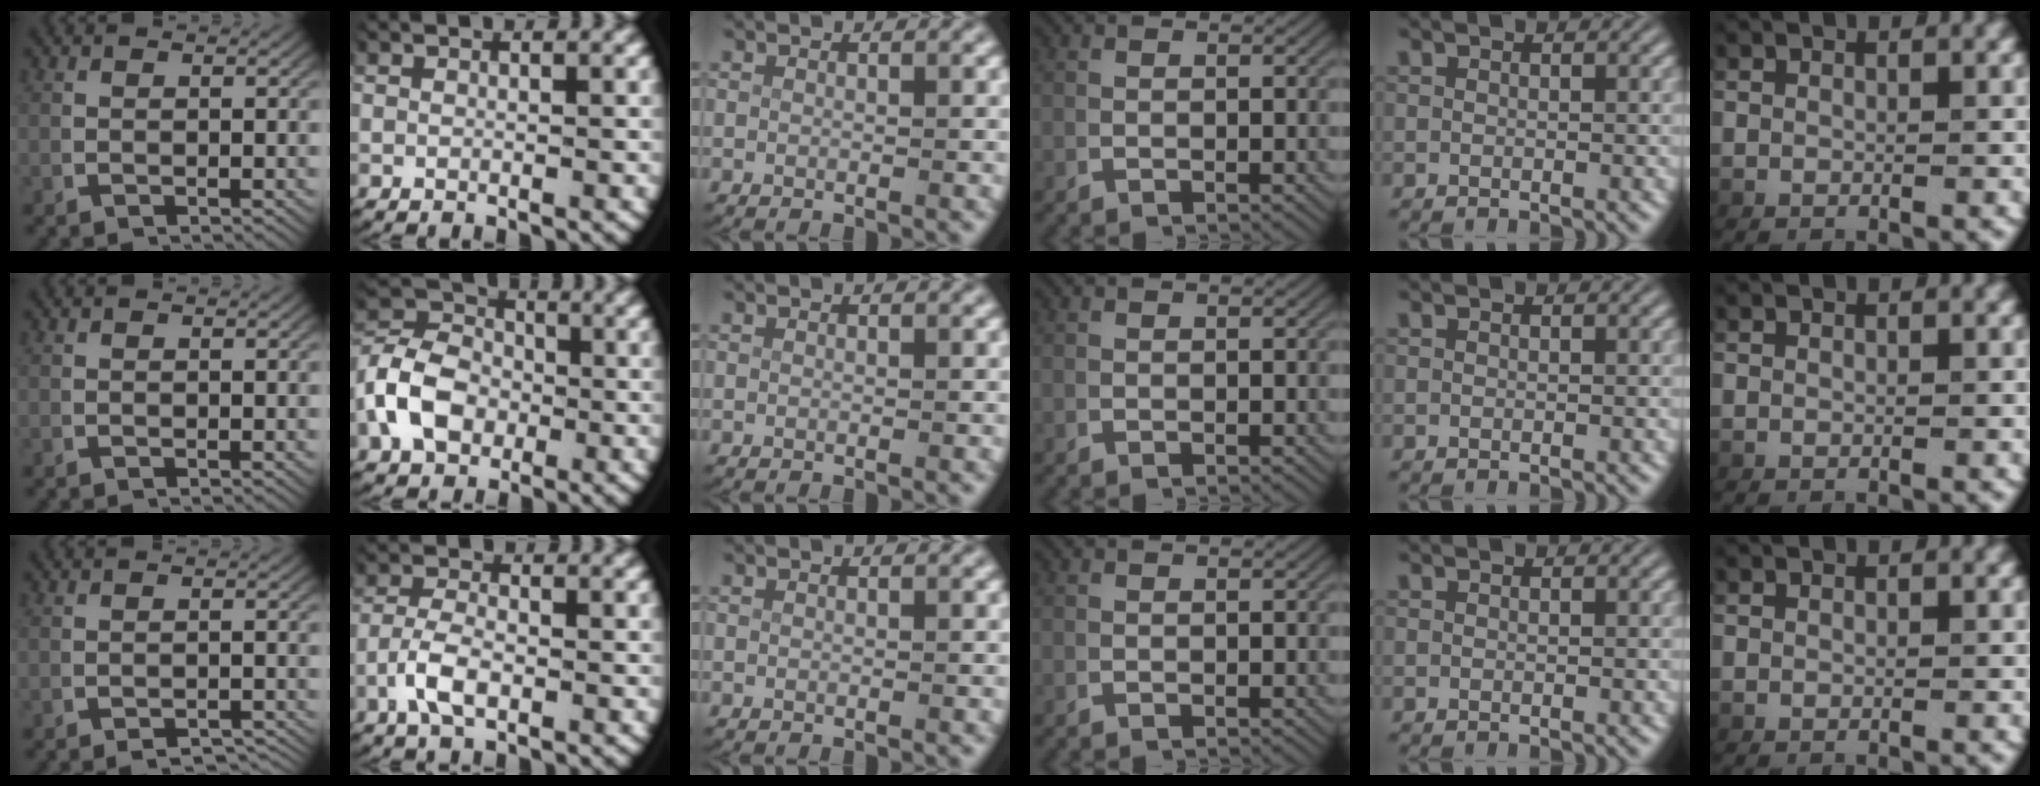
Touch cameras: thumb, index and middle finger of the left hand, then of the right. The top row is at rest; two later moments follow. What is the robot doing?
{"motion": "grasp_and_lifting", "object": "card"}